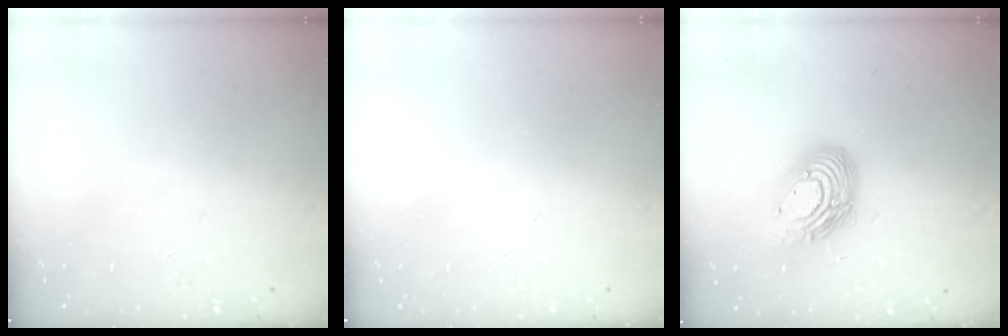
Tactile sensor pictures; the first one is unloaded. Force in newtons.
{"total": 0.0}
{"total": 14.9, "press": 14.9, "slide": 1.3}